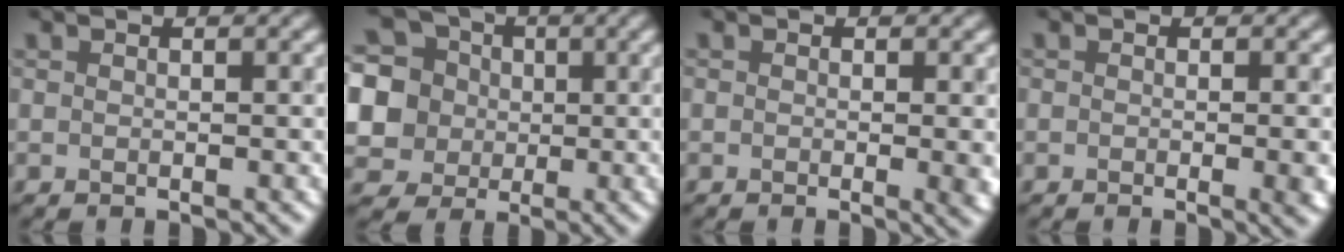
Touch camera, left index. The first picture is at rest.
{"total": 10.9, "force": [2.0, 9.9, 4.2], "torque": [-0.124, 0.031, 0.021]}
{"total": 2.1, "force": [-0.2, 0.7, 2.0], "torque": [-0.022, -0.007, -0.003]}
{"total": 2.8, "force": [-0.5, 1.0, 2.6], "torque": [-0.024, -0.007, -0.004]}